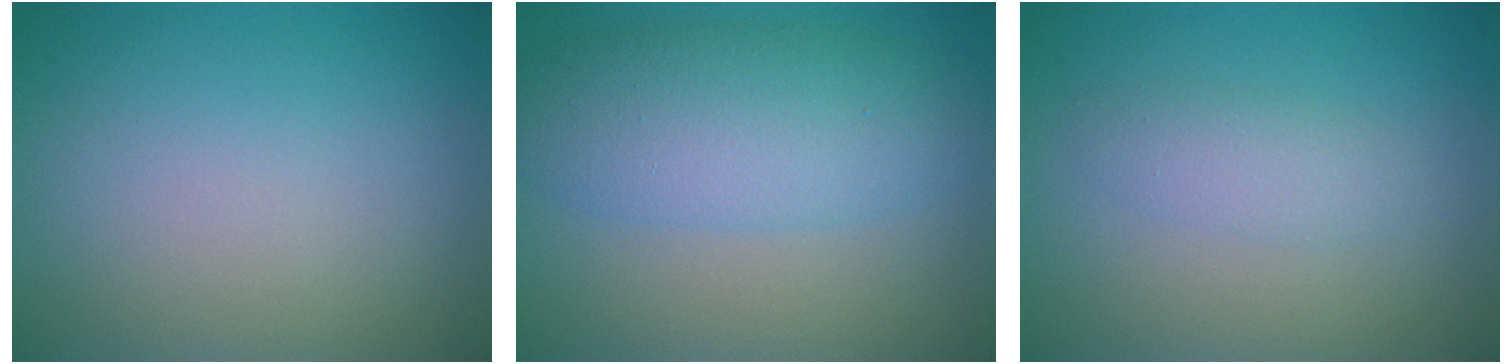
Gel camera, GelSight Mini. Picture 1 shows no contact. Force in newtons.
{"total": 6.3, "press": 6.3, "slide": 0.0}
{"total": 1.9, "press": 1.9, "slide": 0.0}